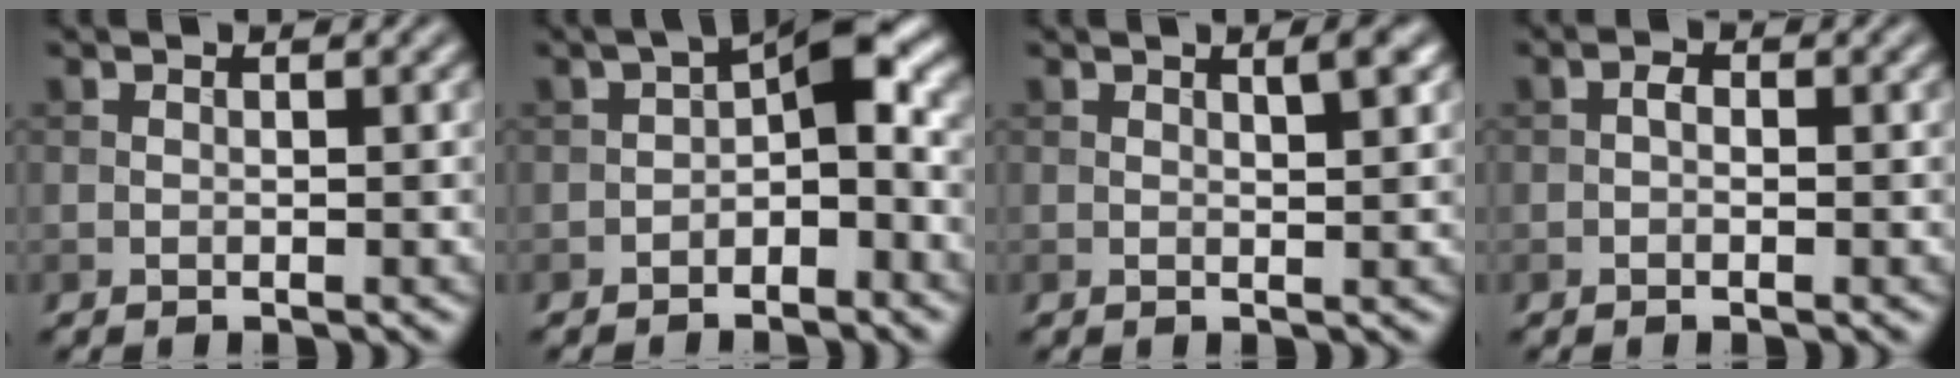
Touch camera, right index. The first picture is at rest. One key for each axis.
{"total": 4.7, "fx": -1.4, "fy": 2.0, "fz": 4.0, "tx": -0.049, "ty": 0.018, "tz": -0.034}
{"total": 1.9, "fx": 1.0, "fy": 0.4, "fz": 1.6, "tx": -0.017, "ty": 0.002, "tz": 0.013}
{"total": 1.1, "fx": -0.3, "fy": 0.5, "fz": 1.0, "tx": -0.017, "ty": 0.002, "tz": -0.007}